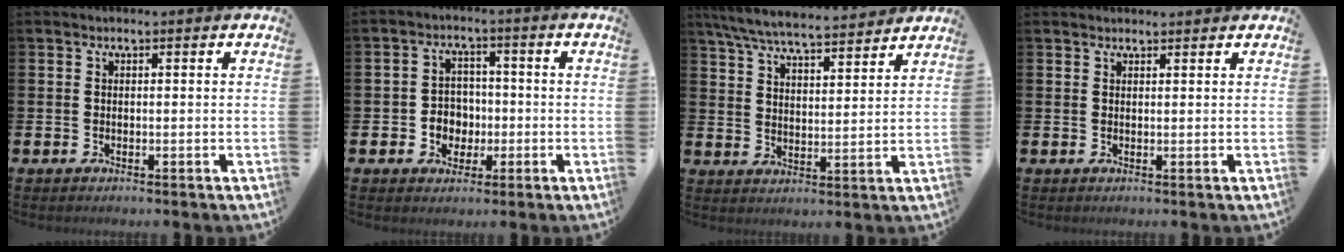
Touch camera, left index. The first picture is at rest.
{"total": 3.9, "force": [-0.5, 3.7, 1.1], "torque": [-0.020, -0.002, -0.019]}
{"total": 7.1, "force": [6.7, 0.7, 2.2], "torque": [-0.070, -0.038, 0.120]}
{"total": 1.0, "force": [1.0, 0.2, 0.1], "torque": [0.009, -0.002, 0.016]}